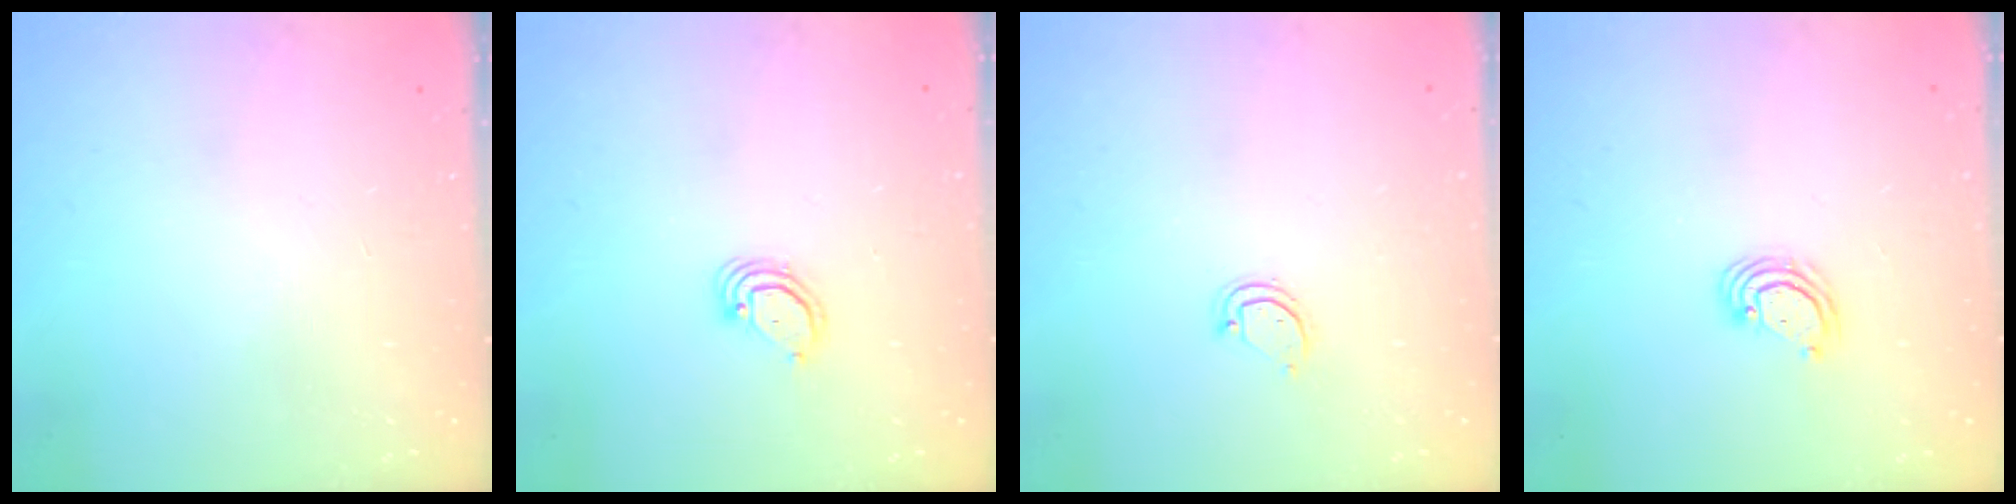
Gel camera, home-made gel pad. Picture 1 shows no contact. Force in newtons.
{"total": 2.9, "press": 2.9, "slide": 0.3}
{"total": 3.0, "press": 3.0, "slide": 0.2}
{"total": 3.2, "press": 3.2, "slide": 0.3}